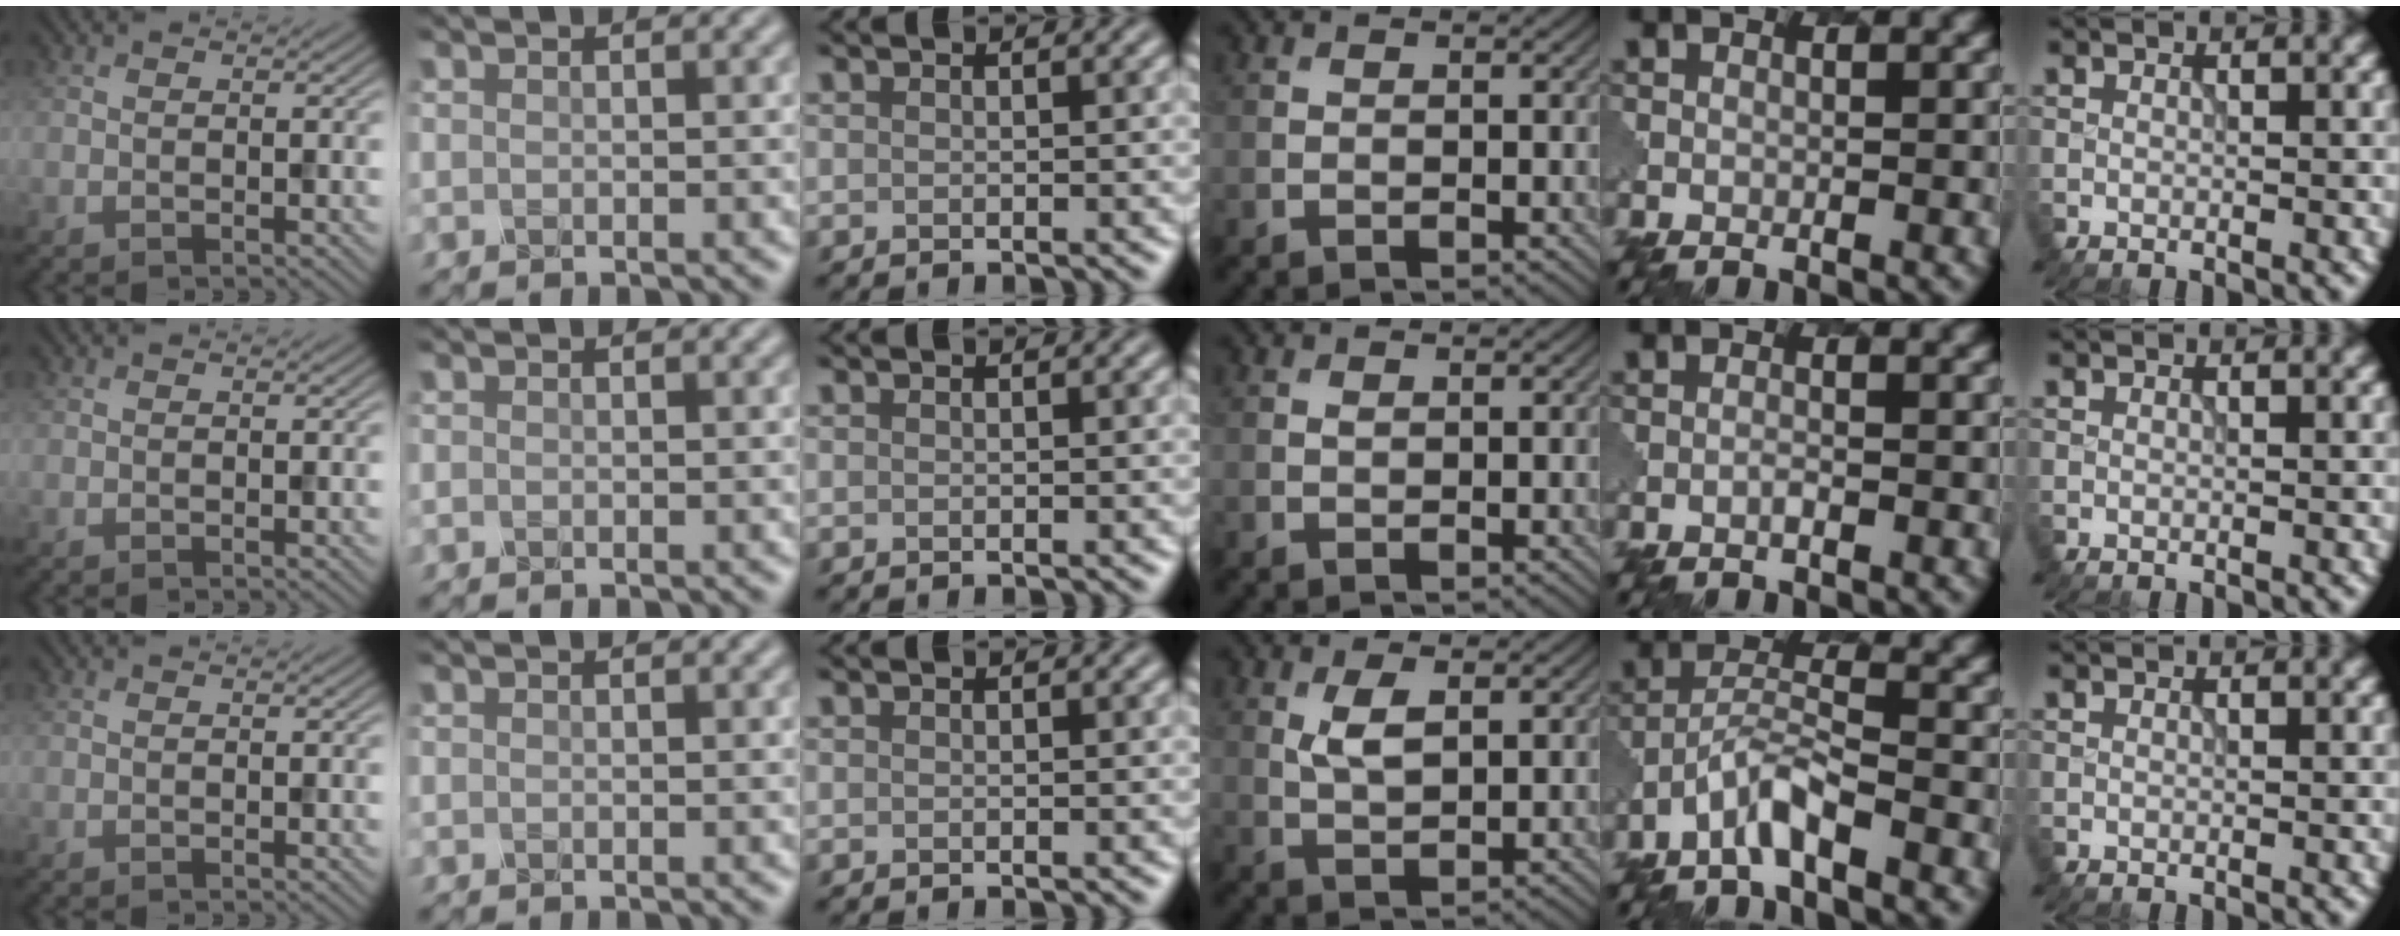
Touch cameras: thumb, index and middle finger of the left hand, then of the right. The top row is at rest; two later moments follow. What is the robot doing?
{"motion": "extract", "object": "pen bag"}